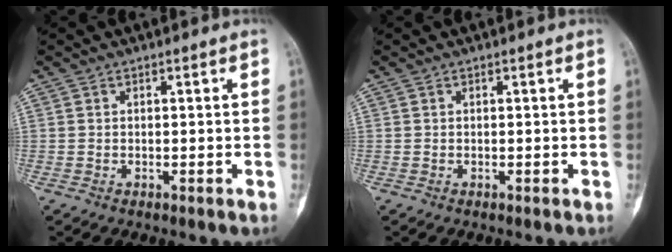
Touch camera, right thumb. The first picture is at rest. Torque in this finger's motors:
{"motor_torque": [0.00, 0.00, 0.04, -0.04, 0.00]}